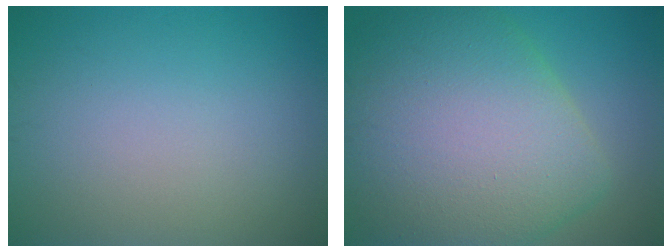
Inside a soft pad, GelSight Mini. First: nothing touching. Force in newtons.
{"total": 12.2, "press": 12.2, "slide": 0.7}